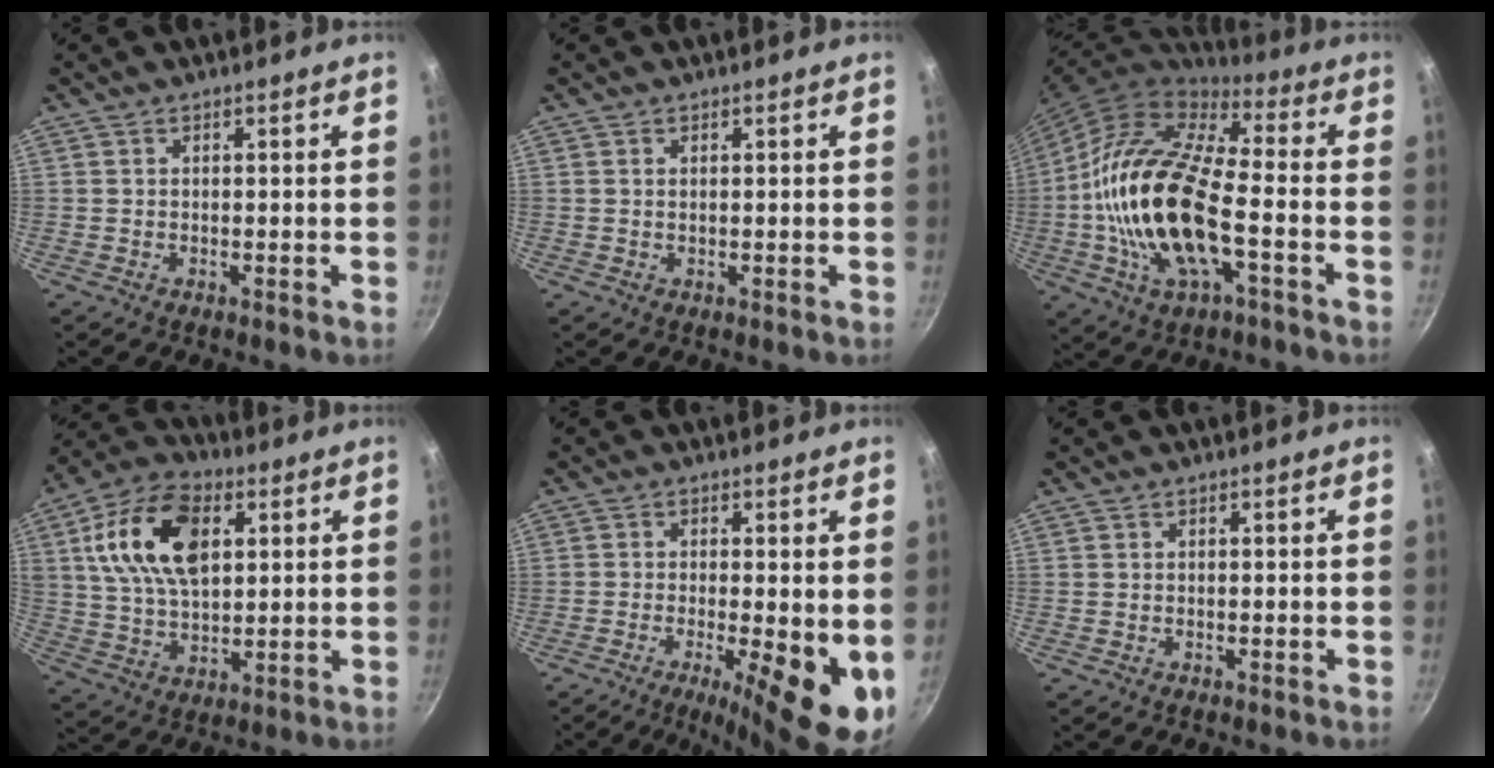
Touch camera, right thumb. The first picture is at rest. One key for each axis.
{"total": 0.7, "fx": 0.3, "fy": 0.4, "fz": 0.5, "tx": -0.010, "ty": 0.001, "tz": 0.005}
{"total": 23.0, "fx": -4.1, "fy": 9.9, "fz": 20.3, "tx": -0.396, "ty": 0.026, "tz": -0.090}
{"total": 17.9, "fx": 5.2, "fy": 10.7, "fz": 13.4, "tx": -0.230, "ty": -0.001, "tz": 0.089}
{"total": 12.4, "fx": -2.8, "fy": 3.4, "fz": 11.6, "tx": -0.157, "ty": -0.010, "tz": -0.037}
{"total": 0.0}